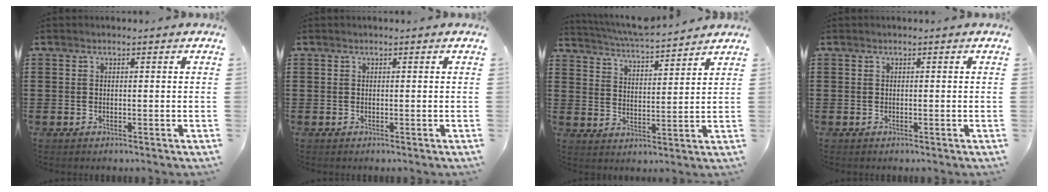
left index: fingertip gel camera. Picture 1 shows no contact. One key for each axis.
{"total": 0.0}
{"total": 5.1, "fx": 4.9, "fy": 0.0, "fz": 1.3, "tx": -0.045, "ty": -0.029, "tz": 0.085}
{"total": 0.0}